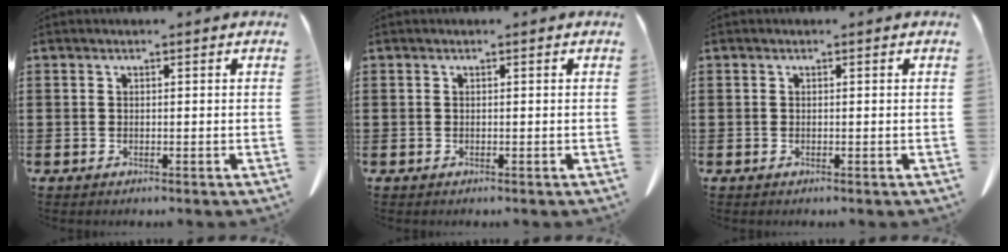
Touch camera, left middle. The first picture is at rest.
{"total": 0.0}
{"total": 0.0}